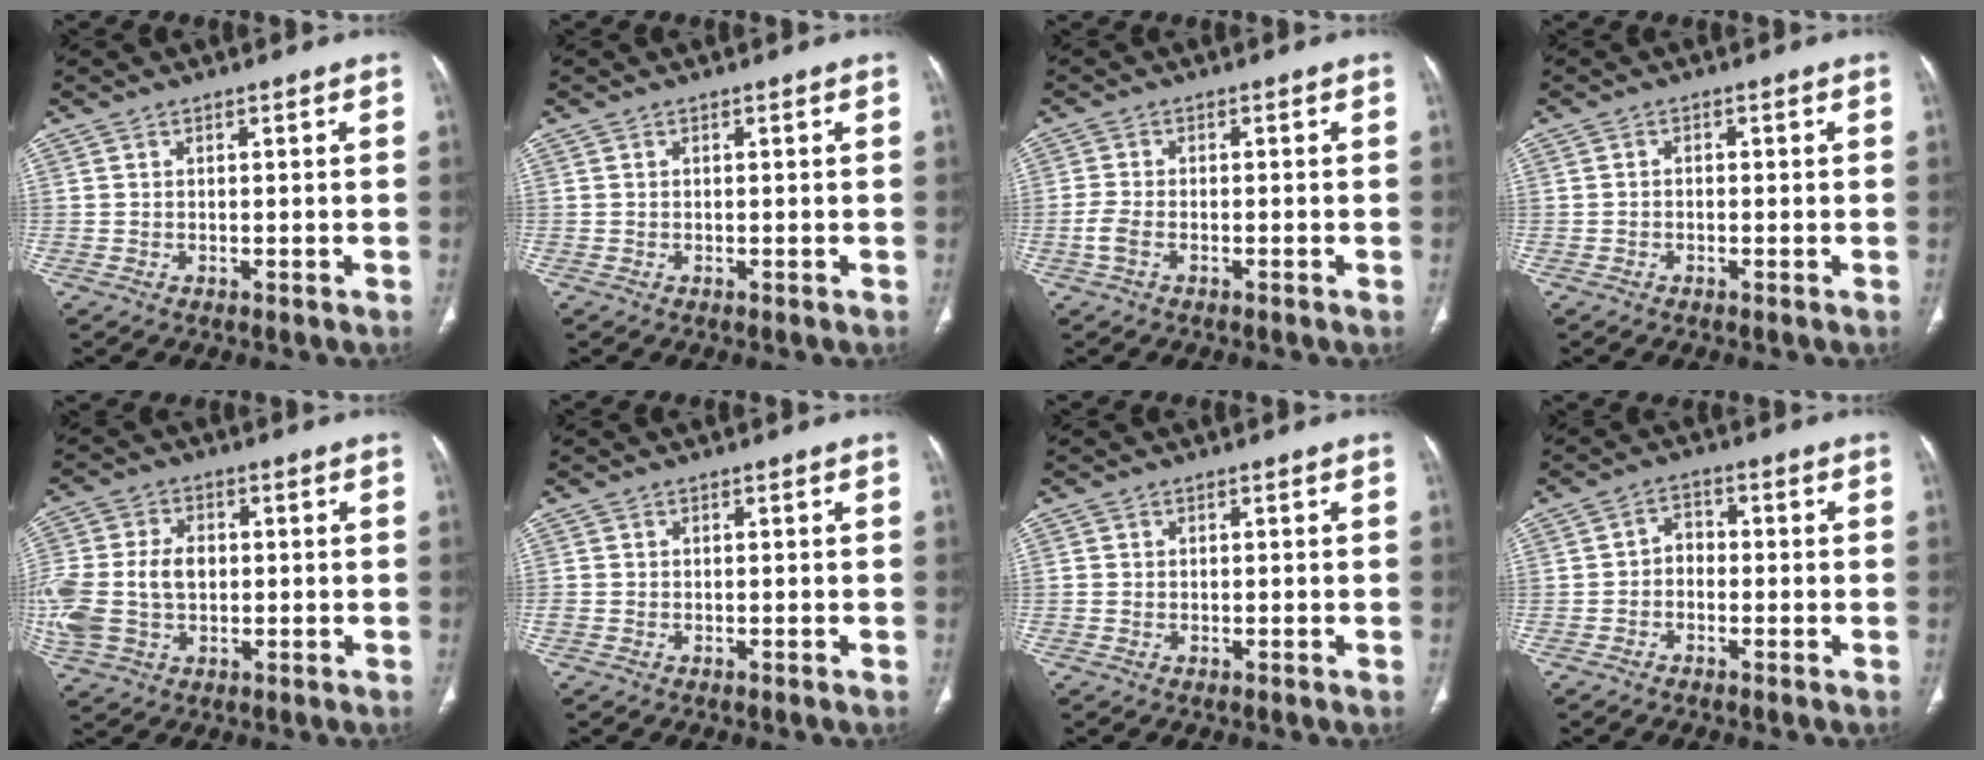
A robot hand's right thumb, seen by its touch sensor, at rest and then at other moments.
{"total": 0.0}
{"total": 2.4, "force": [-1.0, 1.3, 1.8], "torque": [-0.050, 0.002, -0.026]}
{"total": 0.6, "force": [-0.2, 0.6, 0.1], "torque": [0.002, 0.003, -0.008]}
{"total": 16.0, "force": [-0.7, 11.5, 11.1], "torque": [-0.277, 0.013, -0.001]}
{"total": 0.8, "force": [-0.1, 0.8, 0.2], "torque": [-0.006, 0.000, -0.004]}
{"total": 0.6, "force": [0.1, 0.6, -0.2], "torque": [0.005, 0.003, 0.000]}
{"total": 3.2, "force": [-0.9, 2.5, 1.8], "torque": [-0.010, 0.019, -0.026]}